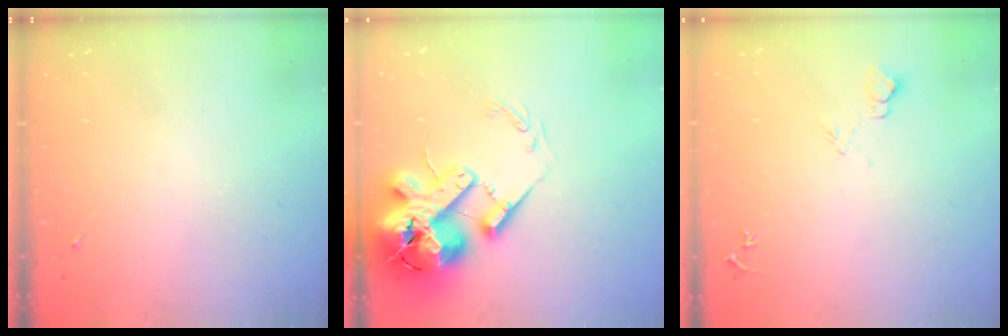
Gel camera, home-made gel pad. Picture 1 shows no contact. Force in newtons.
{"total": 20.9, "press": 20.6, "slide": 3.4}
{"total": 6.7, "press": 6.7, "slide": 0.8}